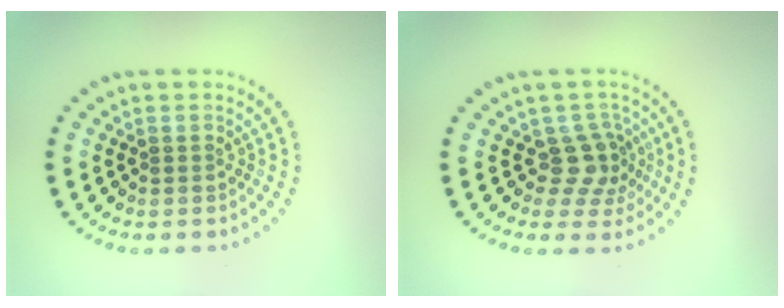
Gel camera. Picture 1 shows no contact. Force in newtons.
{"total": 2.9, "press": 2.2, "slide": 1.9}